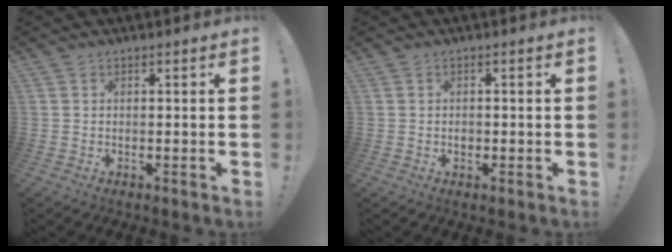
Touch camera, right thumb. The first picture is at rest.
{"total": 1.4, "force": [-0.7, 1.1, 0.4], "torque": [-0.006, 0.002, -0.013]}